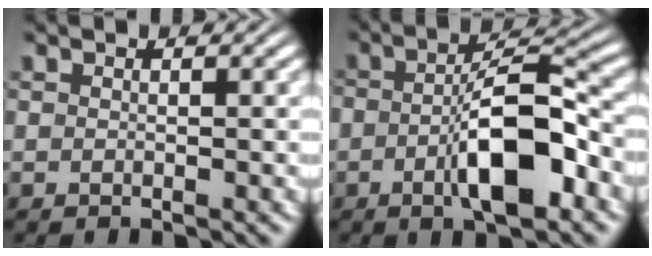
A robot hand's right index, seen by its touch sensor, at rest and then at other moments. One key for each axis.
{"total": 6.8, "fx": -1.9, "fy": 2.3, "fz": 6.2, "tx": -0.100, "ty": -0.006, "tz": -0.031}